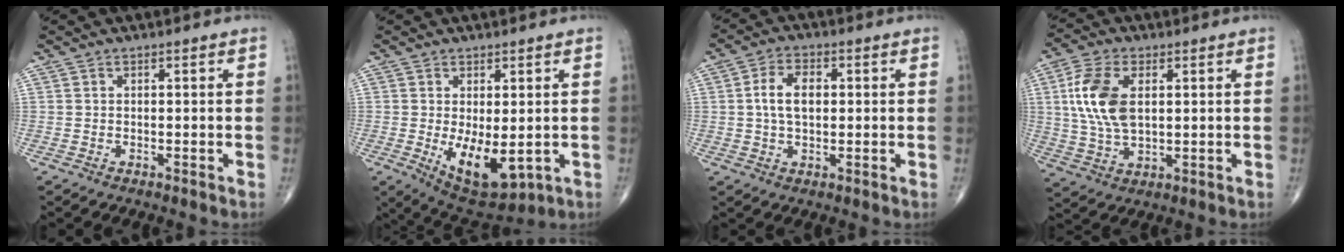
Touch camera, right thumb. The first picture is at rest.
{"total": 10.1, "force": [-1.6, 4.7, 8.8], "torque": [-0.125, -0.022, -0.006]}
{"total": 6.6, "force": [0.7, 4.0, 5.2], "torque": [-0.093, 0.010, 0.009]}
{"total": 10.6, "force": [2.1, 5.8, 8.6], "torque": [-0.182, -0.002, 0.042]}